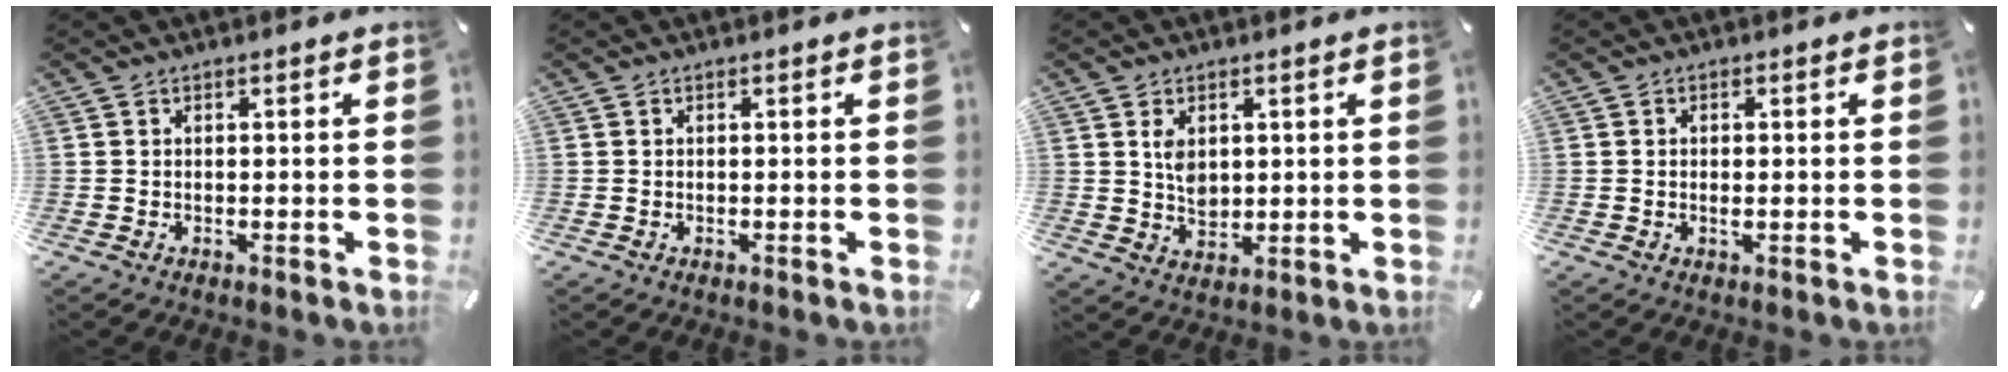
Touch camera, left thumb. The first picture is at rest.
{"total": 0.0}
{"total": 5.0, "force": [1.4, 3.7, 2.9], "torque": [-0.054, -0.004, 0.022]}
{"total": 1.3, "force": [-0.1, 0.5, 1.2], "torque": [-0.022, 0.000, -0.002]}